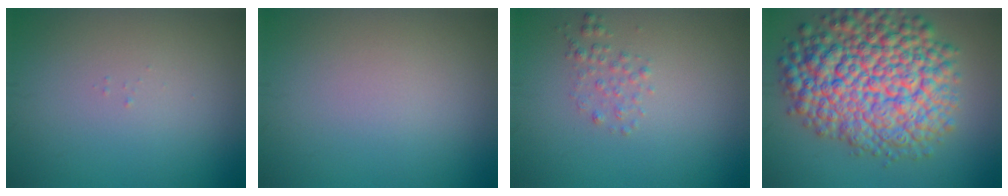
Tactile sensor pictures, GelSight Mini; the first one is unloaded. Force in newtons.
{"total": 0.0}
{"total": 1.2, "press": 1.2, "slide": 0.1}
{"total": 12.7, "press": 12.7, "slide": 0.5}